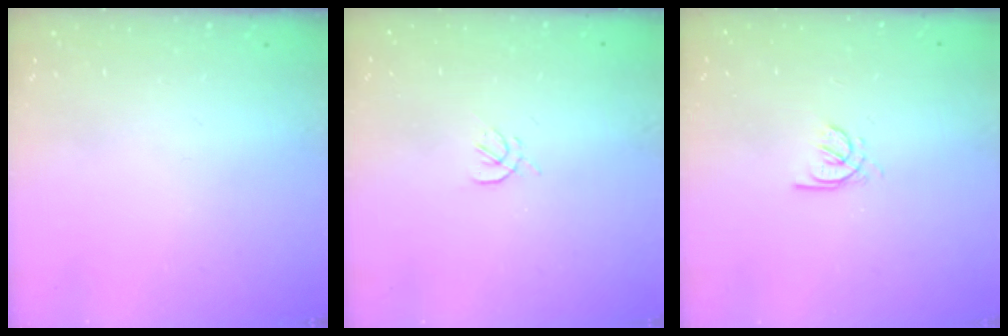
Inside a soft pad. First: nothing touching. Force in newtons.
{"total": 1.6, "press": 1.5, "slide": 0.6}
{"total": 1.6, "press": 1.6, "slide": 0.3}